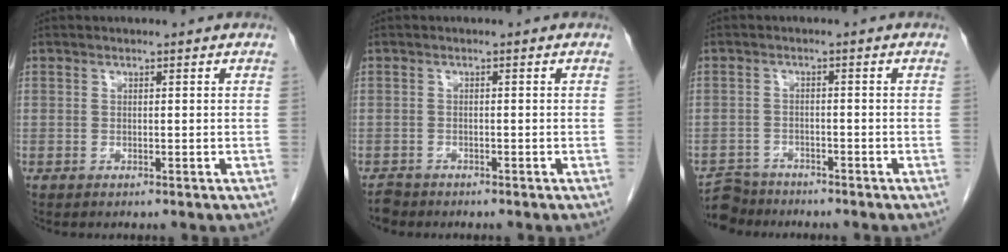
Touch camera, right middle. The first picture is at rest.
{"total": 1.6, "force": [-1.5, 0.5, 0.0], "torque": [-0.007, -0.003, -0.024]}
{"total": 4.5, "force": [-4.2, 1.5, -0.5], "torque": [0.011, -0.007, -0.076]}